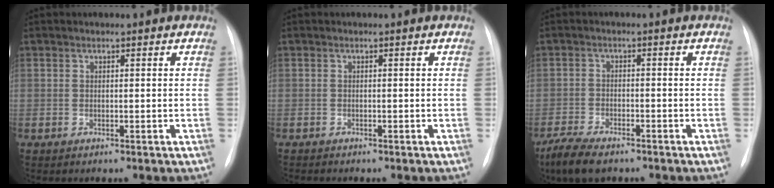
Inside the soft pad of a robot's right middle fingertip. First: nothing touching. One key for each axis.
{"total": 0.6, "fx": -0.6, "fy": 0.1, "fz": 0.1, "tx": -0.005, "ty": -0.001, "tz": -0.011}
{"total": 6.7, "fx": -5.1, "fy": 2.1, "fz": 3.8, "tx": -0.073, "ty": -0.013, "tz": -0.089}